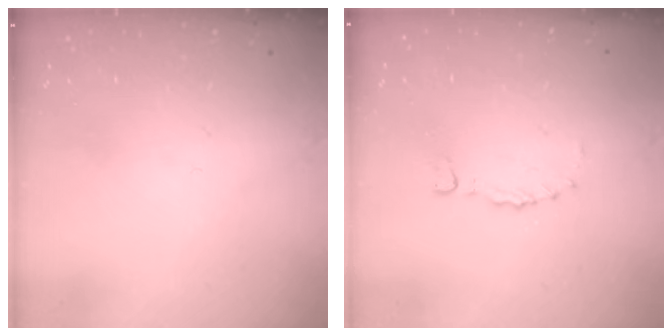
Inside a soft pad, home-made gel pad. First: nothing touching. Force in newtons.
{"total": 0.0}